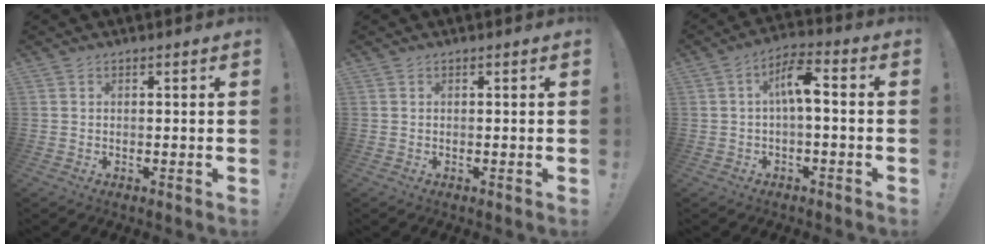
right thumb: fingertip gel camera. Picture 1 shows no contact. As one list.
[{"total": 0.0}, {"total": 8.5, "force": [0.4, 3.1, 7.9], "torque": [-0.127, 0.010, 0.004]}]